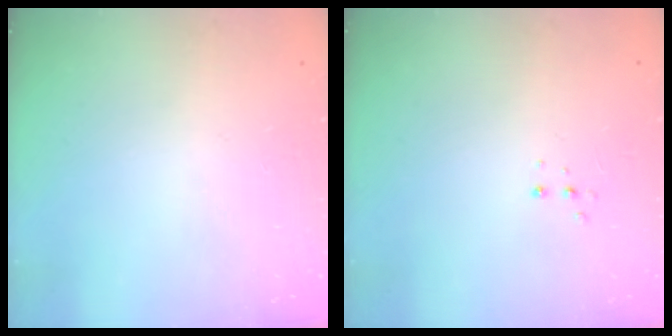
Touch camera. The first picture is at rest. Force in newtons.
{"total": 2.7, "press": 2.7, "slide": 0.5}